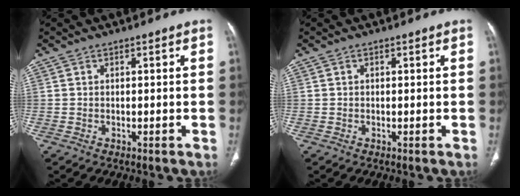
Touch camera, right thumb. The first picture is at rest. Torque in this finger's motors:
{"motor_torque": [-0.07, -0.12, -0.36, 0.24, 0.03]}